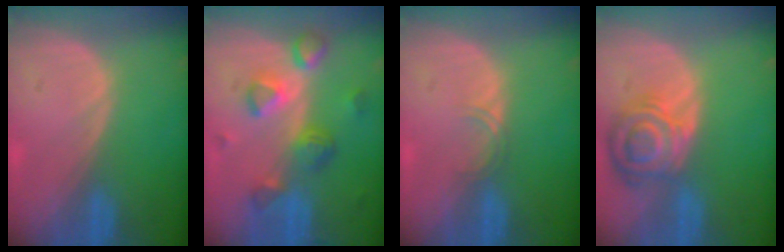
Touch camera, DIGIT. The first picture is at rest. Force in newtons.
{"total": 8.0, "press": 7.2, "slide": 3.5}
{"total": 1.4, "press": 1.4, "slide": 0.2}
{"total": 8.4, "press": 7.4, "slide": 3.9}